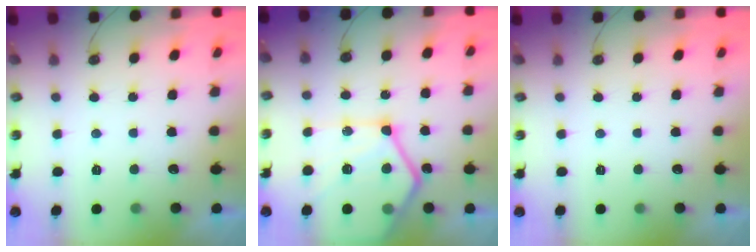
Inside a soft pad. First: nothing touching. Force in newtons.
{"total": 21.8, "press": 21.7, "slide": 2.3}
{"total": 0.0}